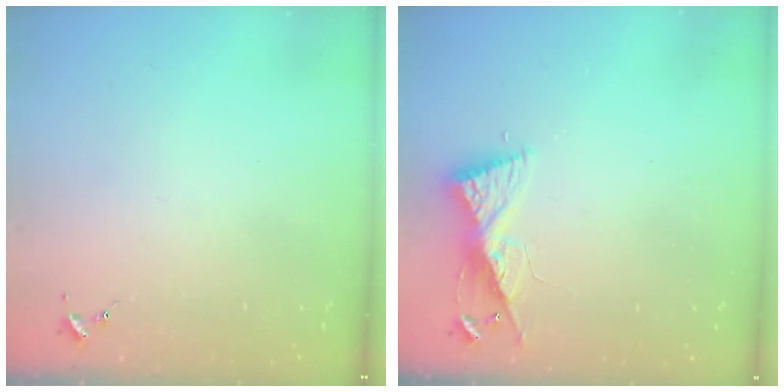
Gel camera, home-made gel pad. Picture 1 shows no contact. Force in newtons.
{"total": 8.2, "press": 8.2, "slide": 0.7}